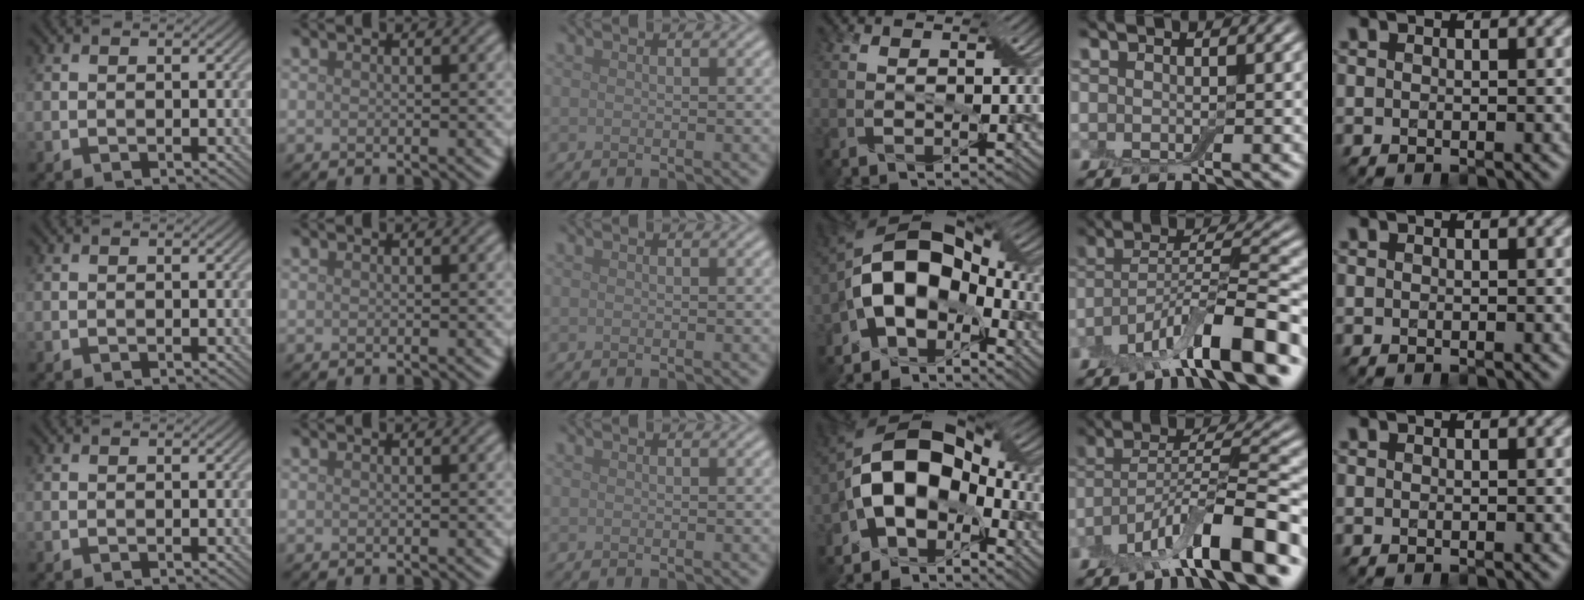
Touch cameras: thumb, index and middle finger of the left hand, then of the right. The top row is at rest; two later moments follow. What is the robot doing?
{"motion": "fold", "object": "bandage"}